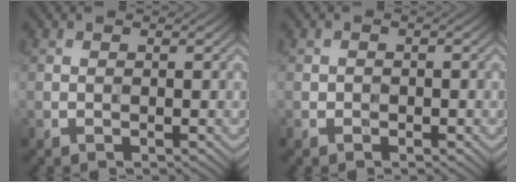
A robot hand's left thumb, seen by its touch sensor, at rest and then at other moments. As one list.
[{"total": 0.8, "force": [-0.5, 0.6, 0.2], "torque": [-0.003, 0.001, -0.011]}]